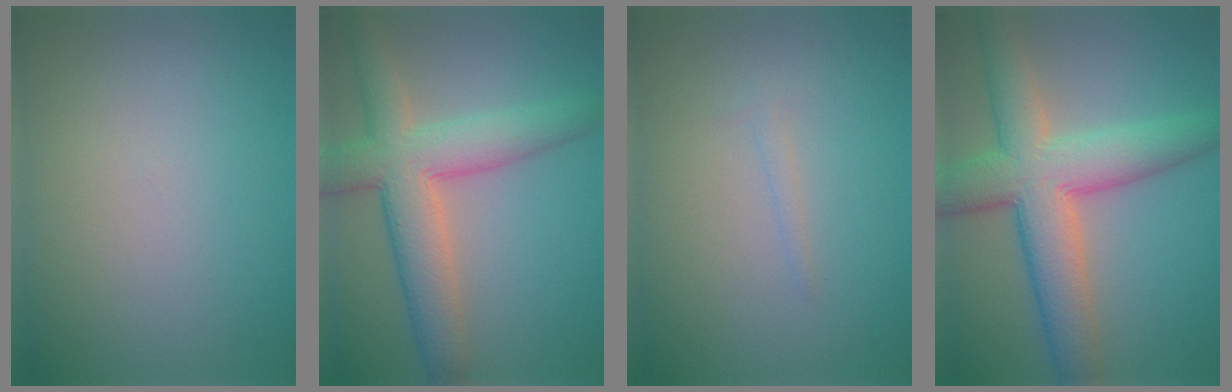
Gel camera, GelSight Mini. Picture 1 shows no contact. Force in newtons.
{"total": 7.2, "press": 7.2, "slide": 0.4}
{"total": 0.7, "press": 0.7, "slide": 0.1}
{"total": 8.5, "press": 8.5, "slide": 0.3}